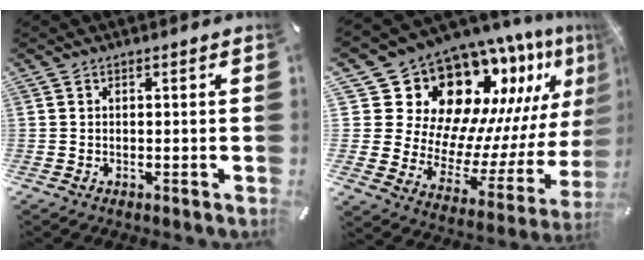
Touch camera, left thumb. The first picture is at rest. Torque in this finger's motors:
{"motor_torque": [2.72, 2.29, 1.47, -1.30, 0.09]}